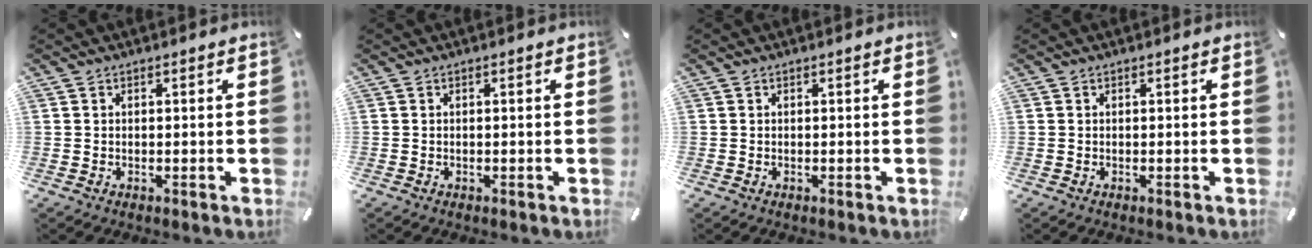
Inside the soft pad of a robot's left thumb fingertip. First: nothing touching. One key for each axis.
{"total": 0.0}
{"total": 0.0}
{"total": 0.0}